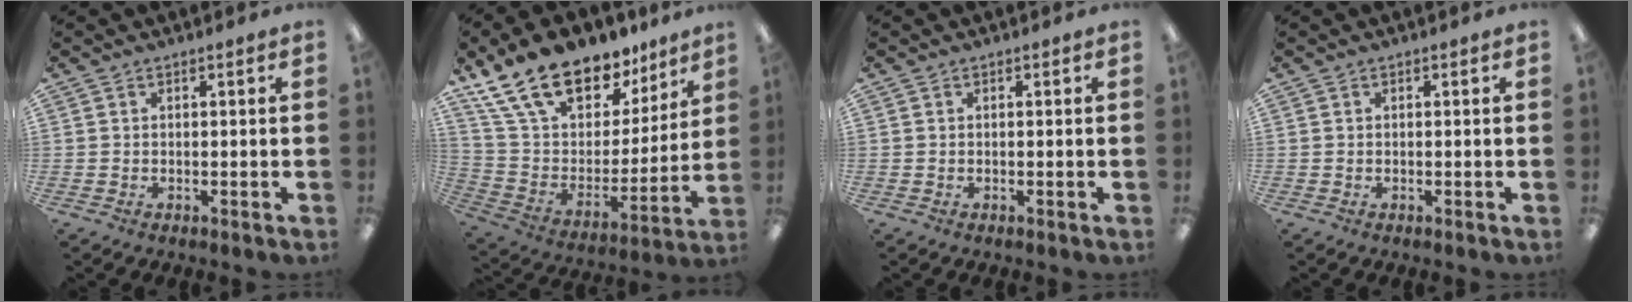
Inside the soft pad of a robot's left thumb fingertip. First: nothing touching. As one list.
[{"total": 21.1, "force": [15.8, 10.6, 9.1], "torque": [-0.176, -0.098, 0.293]}, {"total": 0.0}, {"total": 0.0}]